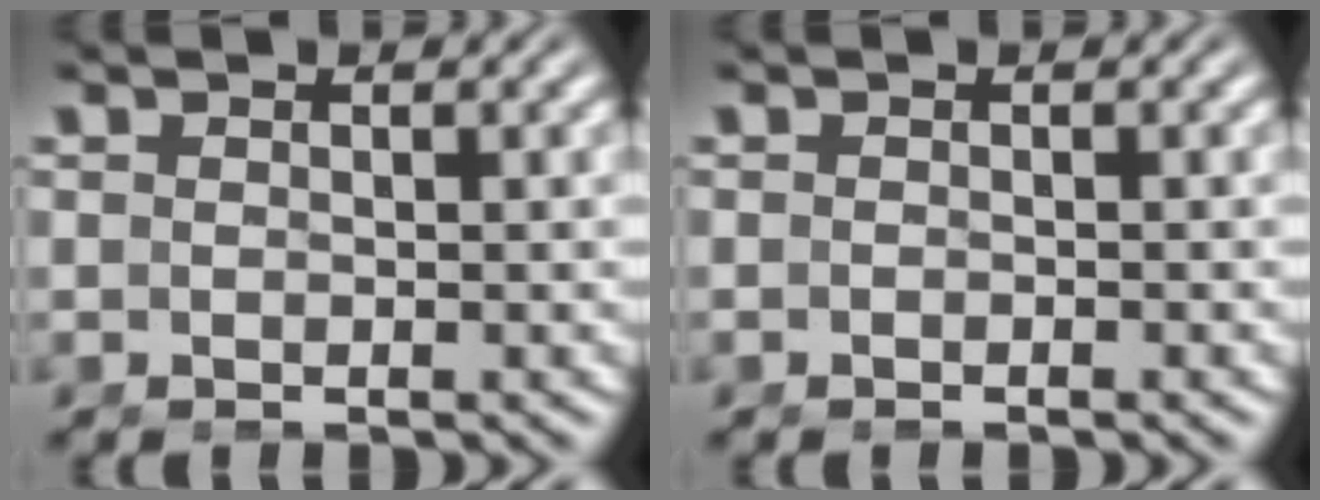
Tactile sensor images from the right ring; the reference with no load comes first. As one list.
[{"total": 0.6, "force": [-0.5, -0.2, 0.0], "torque": [-0.002, -0.001, -0.008]}]